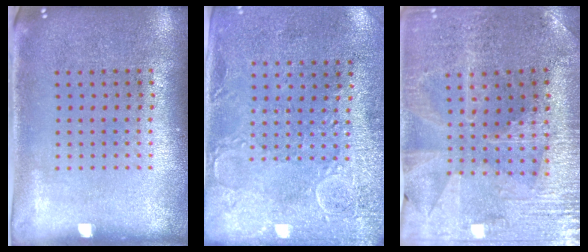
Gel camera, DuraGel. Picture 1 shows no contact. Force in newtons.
{"total": 2.9, "press": 2.3, "slide": 1.8}
{"total": 1.7, "press": 1.7, "slide": 0.3}